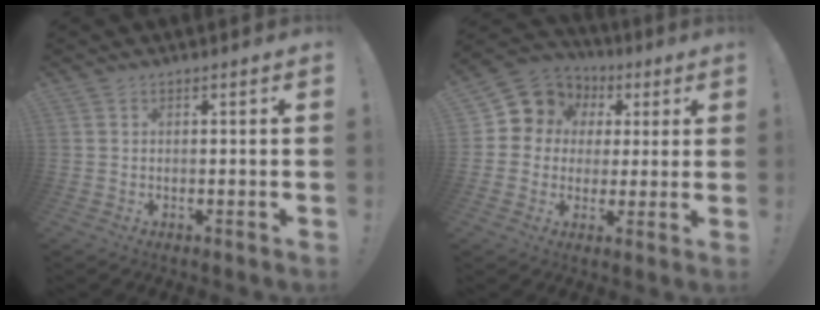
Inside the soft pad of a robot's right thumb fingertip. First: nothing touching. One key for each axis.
{"total": 10.3, "fx": 3.7, "fy": 9.2, "fz": 2.9, "tx": -0.041, "ty": -0.023, "tz": 0.077}